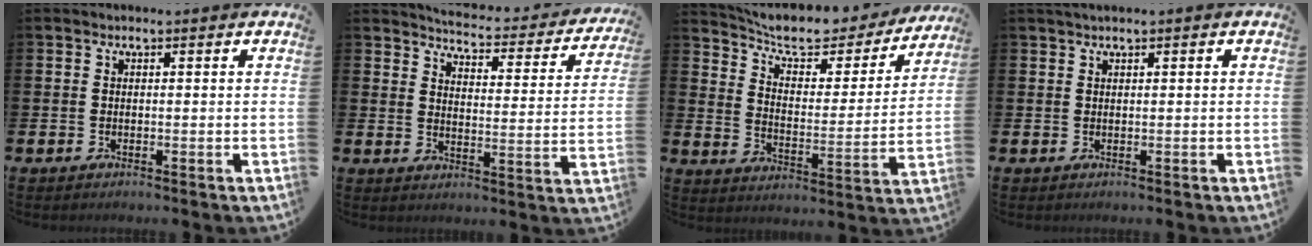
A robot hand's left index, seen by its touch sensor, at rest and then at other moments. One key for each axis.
{"total": 4.5, "fx": 4.4, "fy": 0.6, "fz": 0.9, "tx": -0.037, "ty": -0.041, "tz": 0.069}
{"total": 8.7, "fx": 7.8, "fy": 2.5, "fz": 3.1, "tx": -0.087, "ty": -0.052, "tz": 0.129}
{"total": 0.8, "fx": 0.6, "fy": 0.0, "fz": 0.5, "tx": -0.014, "ty": 0.005, "tz": 0.012}